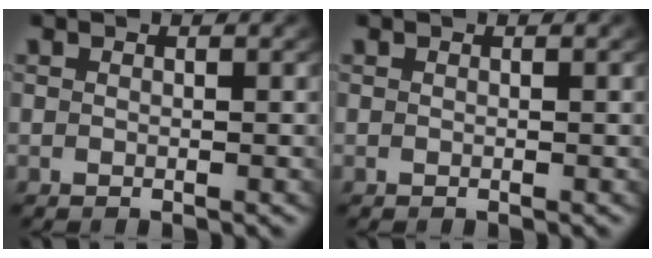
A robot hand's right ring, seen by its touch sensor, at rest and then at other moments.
{"total": 0.0}